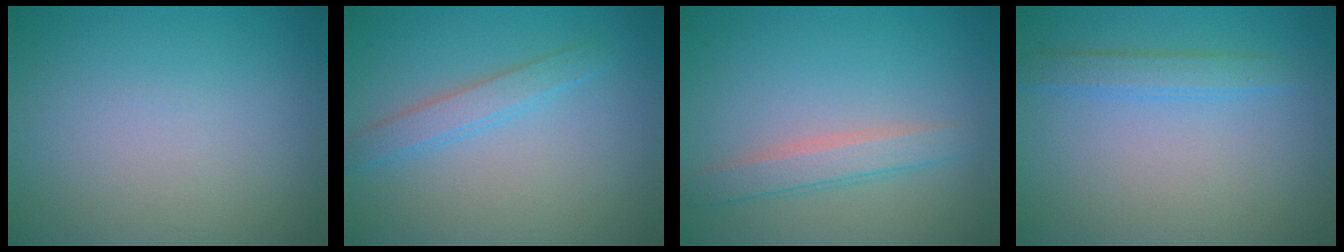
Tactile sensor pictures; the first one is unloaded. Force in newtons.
{"total": 1.7, "press": 1.7, "slide": 0.1}
{"total": 2.5, "press": 2.5, "slide": 0.1}
{"total": 1.9, "press": 1.9, "slide": 0.1}